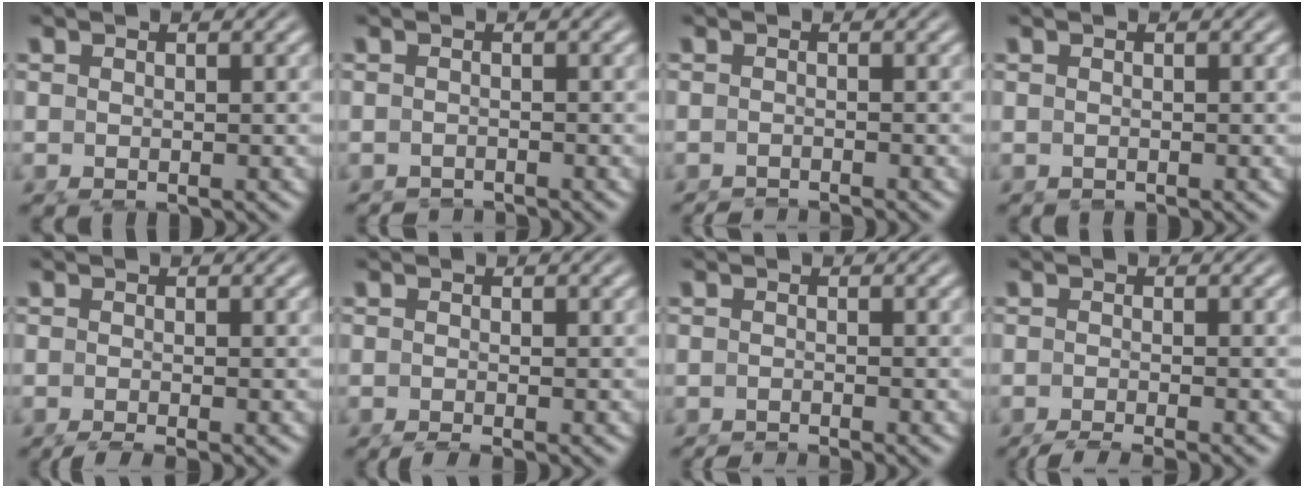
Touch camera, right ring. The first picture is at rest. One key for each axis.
{"total": 1.9, "fx": -1.8, "fy": -0.4, "fz": -0.1, "tx": 0.002, "ty": -0.015, "tz": -0.024}
{"total": 3.2, "fx": -3.1, "fy": 0.1, "fz": 0.7, "tx": -0.007, "ty": -0.014, "tz": -0.043}
{"total": 0.9, "fx": -0.9, "fy": 0.0, "fz": 0.3, "tx": -0.003, "ty": -0.009, "tz": -0.008}
{"total": 4.4, "fx": -3.8, "fy": 0.8, "fz": 2.0, "tx": -0.021, "ty": -0.012, "tz": -0.052}
{"total": 3.1, "fx": -2.7, "fy": 0.4, "fz": 1.5, "tx": -0.014, "ty": -0.009, "tz": -0.036}
{"total": 3.8, "fx": -3.6, "fy": 0.4, "fz": 1.2, "tx": -0.011, "ty": -0.015, "tz": -0.051}
{"total": 6.0, "fx": -5.4, "fy": 1.1, "fz": 2.3, "tx": -0.025, "ty": -0.017, "tz": -0.076}